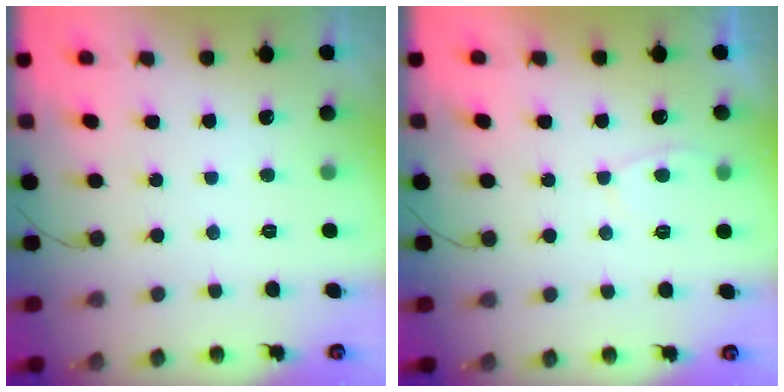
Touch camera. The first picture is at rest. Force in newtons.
{"total": 2.1, "press": 2.0, "slide": 0.6}